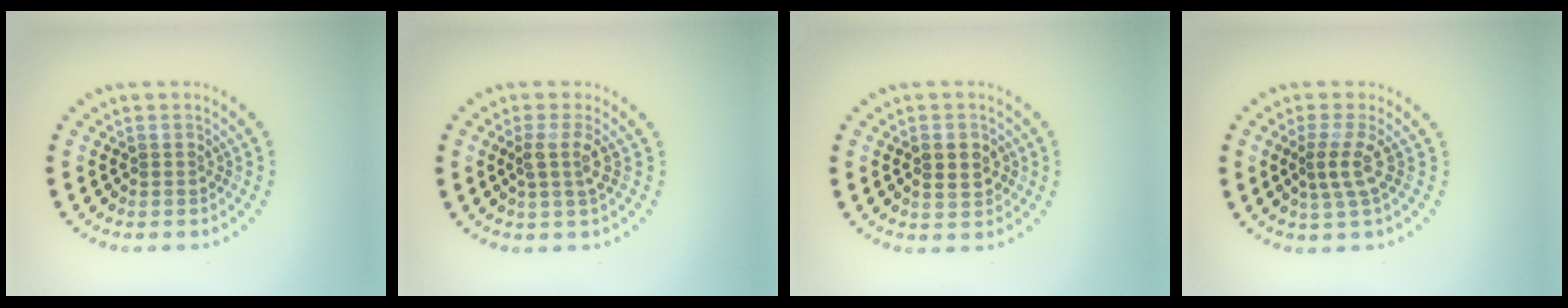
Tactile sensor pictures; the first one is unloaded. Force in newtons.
{"total": 2.0, "press": 1.4, "slide": 1.4}
{"total": 2.7, "press": 2.7, "slide": 0.1}
{"total": 2.6, "press": 1.8, "slide": 1.8}